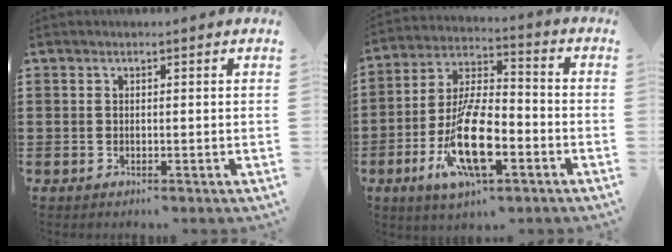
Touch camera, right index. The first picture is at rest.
{"total": 13.4, "force": [-5.4, 5.2, 11.1], "torque": [-0.235, 0.002, -0.099]}